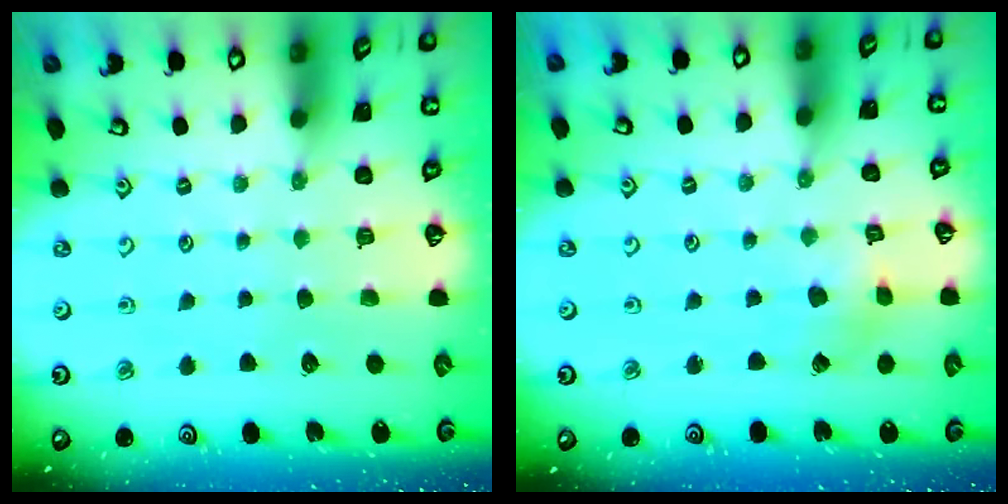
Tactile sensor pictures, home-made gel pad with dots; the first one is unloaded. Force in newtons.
{"total": 2.6, "press": 2.6, "slide": 0.1}